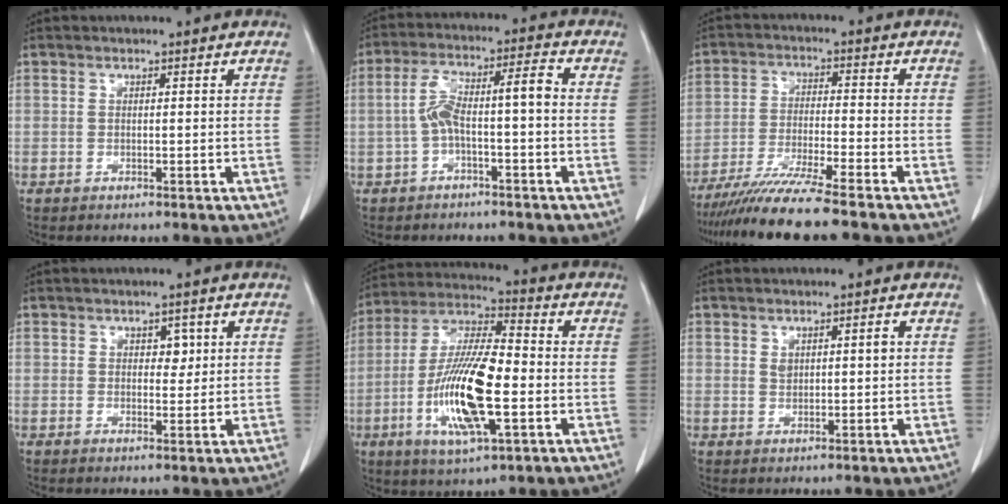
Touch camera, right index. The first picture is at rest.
{"total": 7.3, "force": [-1.1, 1.3, 7.1], "torque": [-0.135, 0.041, -0.019]}
{"total": 11.2, "force": [-9.4, -1.1, 6.1], "torque": [-0.095, -0.032, -0.160]}
{"total": 2.0, "force": [0.7, 1.4, 1.3], "torque": [-0.011, -0.001, 0.008]}
{"total": 15.9, "force": [-3.6, 3.4, 15.1], "torque": [-0.302, -0.005, -0.065]}
{"total": 2.1, "force": [0.8, 0.9, 1.7], "torque": [-0.028, 0.009, 0.021]}